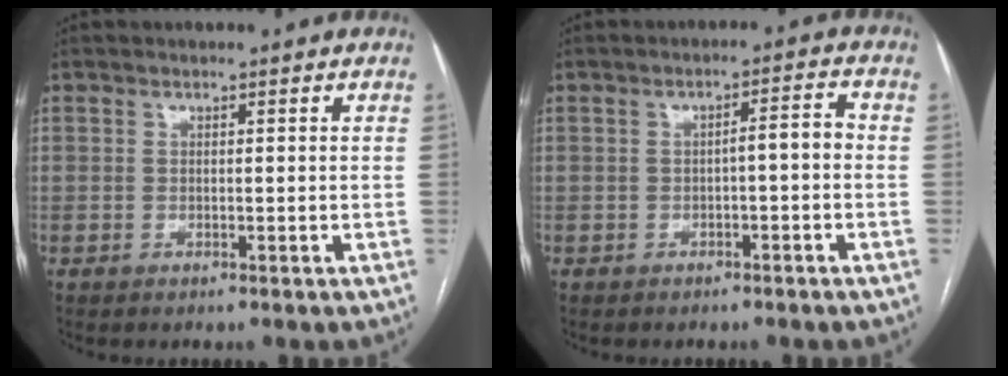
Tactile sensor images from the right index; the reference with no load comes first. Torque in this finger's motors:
{"motor_torque": [0.38, 0.04, 0.19, 0.04]}